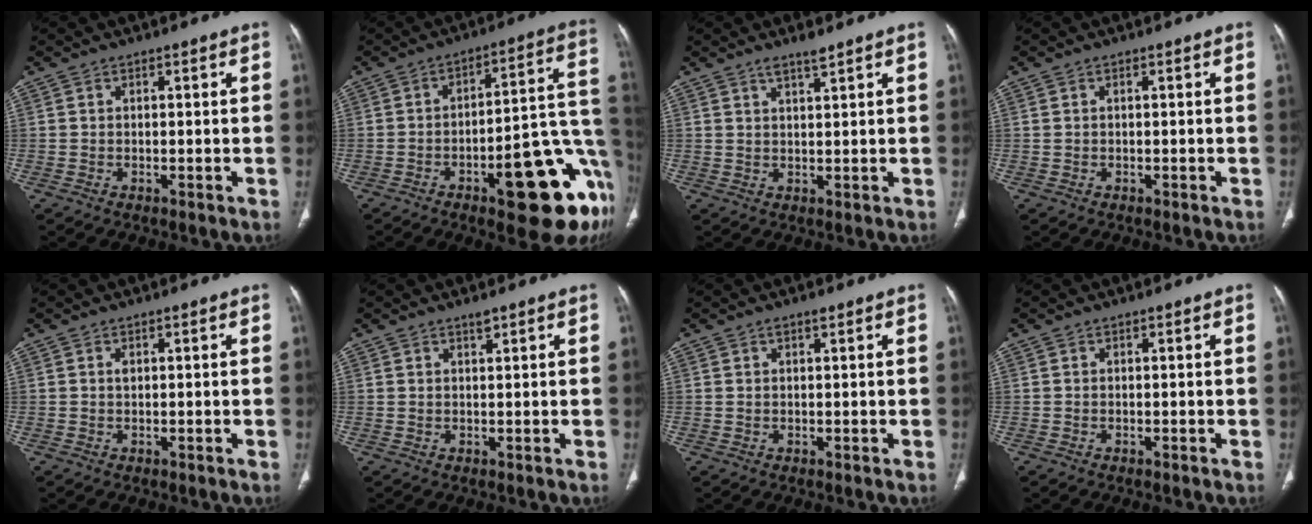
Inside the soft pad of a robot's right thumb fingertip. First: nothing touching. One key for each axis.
{"total": 22.6, "fx": -8.7, "fy": 7.0, "fz": 19.6, "tx": -0.175, "ty": 0.047, "tz": -0.105}
{"total": 2.8, "fx": 2.3, "fy": 0.3, "fz": 1.6, "tx": -0.026, "ty": -0.012, "tz": 0.044}
{"total": 0.0}
{"total": 0.6, "fx": 0.2, "fy": 0.4, "fz": 0.5, "tx": -0.009, "ty": 0.001, "tz": 0.003}
{"total": 1.2, "fx": 1.1, "fy": 0.3, "fz": 0.6, "tx": -0.003, "ty": -0.006, "tz": 0.020}
{"total": 1.3, "fx": 0.9, "fy": 0.5, "fz": 0.7, "tx": -0.004, "ty": 0.000, "tz": 0.014}
{"total": 0.0}